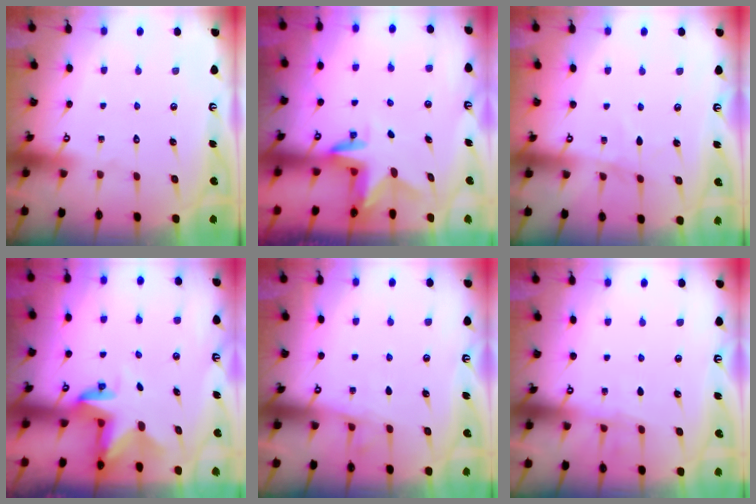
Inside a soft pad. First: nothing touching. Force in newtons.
{"total": 3.0, "press": 2.9, "slide": 0.2}
{"total": 2.6, "press": 2.6, "slide": 0.3}
{"total": 3.3, "press": 3.3, "slide": 0.2}
{"total": 5.2, "press": 5.2, "slide": 0.6}
{"total": 6.1, "press": 6.1, "slide": 0.5}